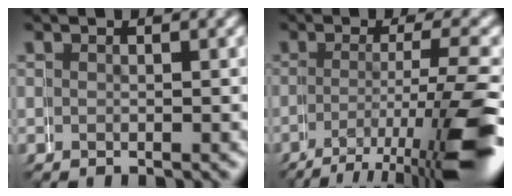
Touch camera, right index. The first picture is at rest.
{"total": 8.1, "force": [-3.5, 1.3, 7.2], "torque": [-0.112, -0.024, -0.039]}